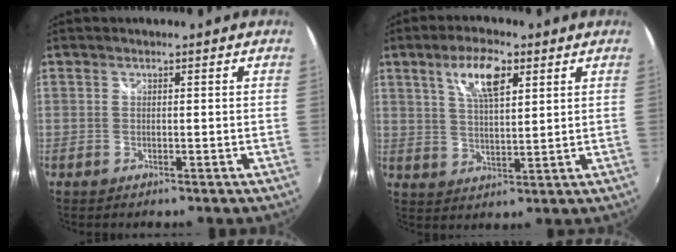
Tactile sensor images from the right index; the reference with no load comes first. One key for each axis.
{"total": 8.3, "fx": 4.1, "fy": 2.9, "fz": 6.6, "tx": -0.119, "ty": 0.010, "tz": 0.076}